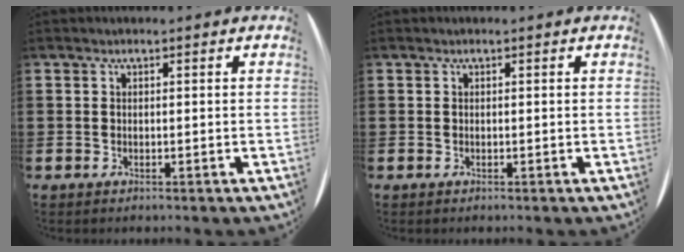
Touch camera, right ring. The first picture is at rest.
{"total": 0.0}